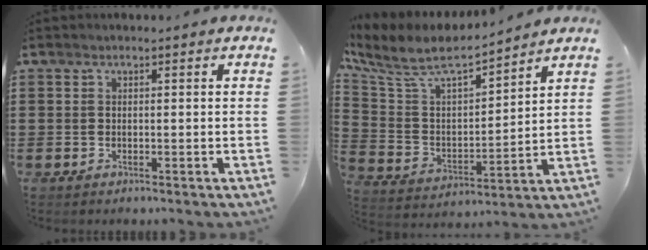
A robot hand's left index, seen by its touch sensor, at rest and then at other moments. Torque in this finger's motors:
{"motor_torque": [1.95, -0.19, 0.33, 0.21]}